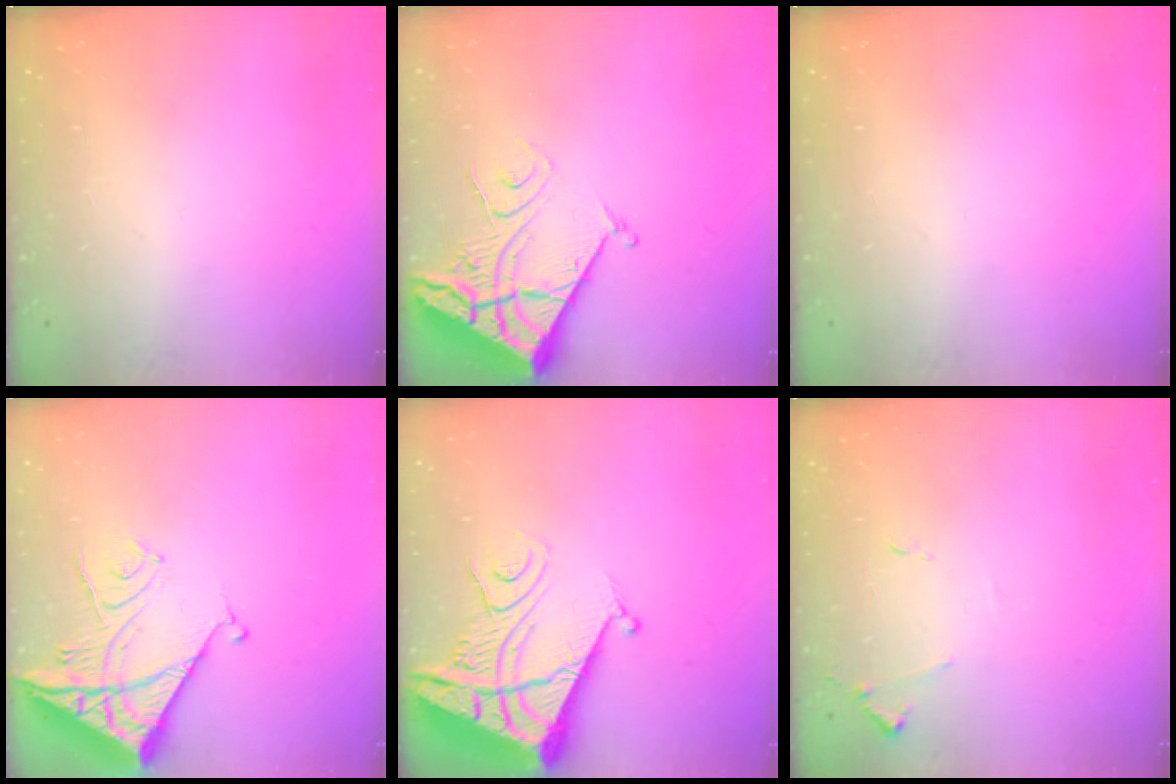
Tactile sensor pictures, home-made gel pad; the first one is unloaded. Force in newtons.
{"total": 11.3, "press": 11.3, "slide": 1.4}
{"total": 0.0}
{"total": 13.7, "press": 13.6, "slide": 1.1}
{"total": 11.4, "press": 11.3, "slide": 1.3}
{"total": 7.9, "press": 7.8, "slide": 0.7}